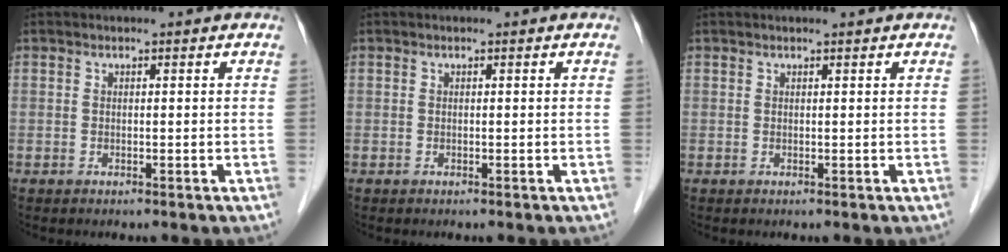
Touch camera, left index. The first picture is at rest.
{"total": 0.0}
{"total": 1.3, "force": [1.2, -0.1, 0.5], "torque": [-0.006, 0.009, 0.021]}